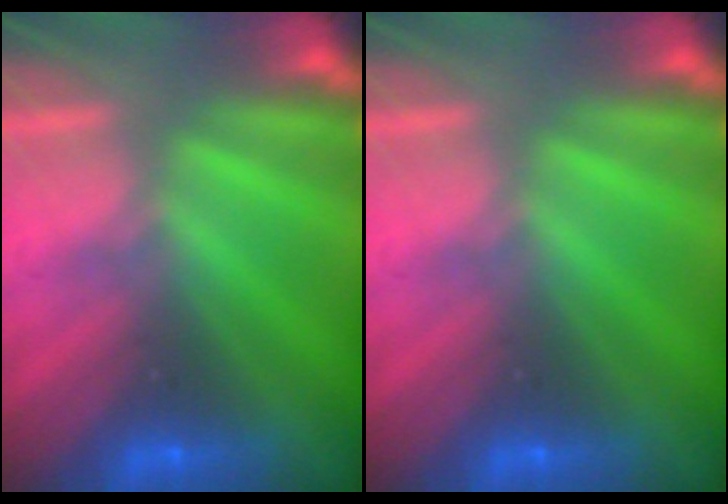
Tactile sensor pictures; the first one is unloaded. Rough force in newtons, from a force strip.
{"total": 0.0}